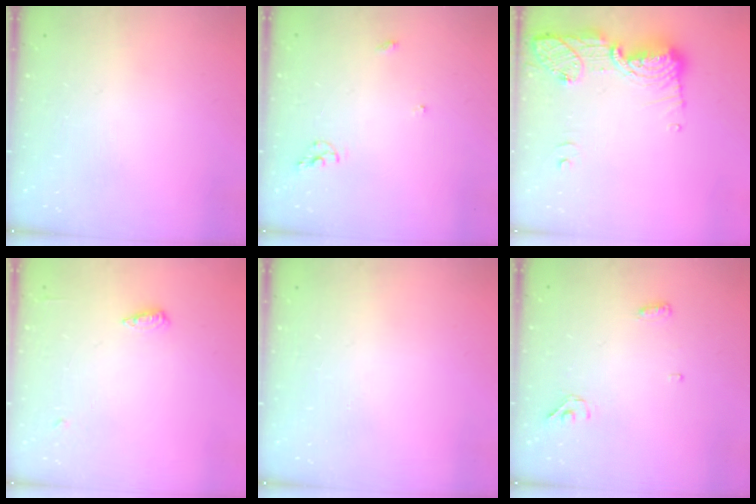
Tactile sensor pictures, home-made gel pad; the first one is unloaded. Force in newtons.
{"total": 5.6, "press": 5.6, "slide": 0.7}
{"total": 14.5, "press": 14.3, "slide": 2.9}
{"total": 5.5, "press": 5.4, "slide": 1.0}
{"total": 0.0}
{"total": 4.4, "press": 4.3, "slide": 0.9}